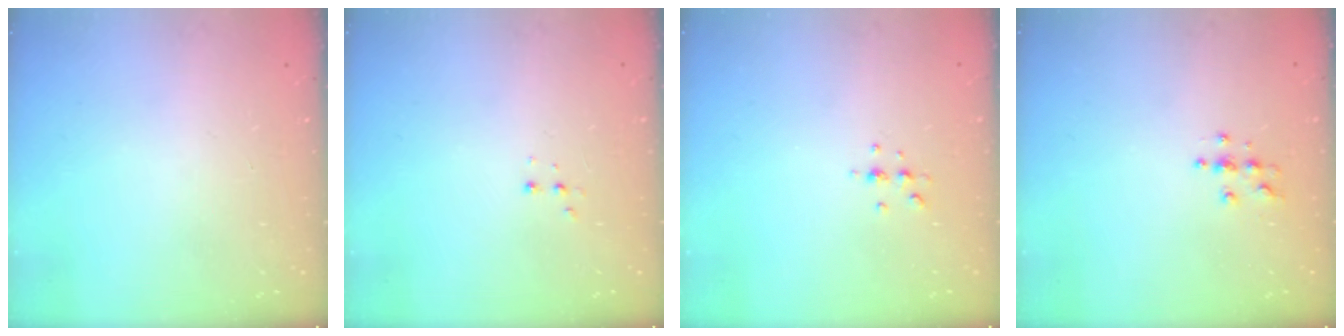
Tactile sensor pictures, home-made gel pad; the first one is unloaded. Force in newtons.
{"total": 3.0, "press": 2.9, "slide": 0.7}
{"total": 4.4, "press": 4.3, "slide": 0.6}
{"total": 4.0, "press": 4.0, "slide": 0.3}